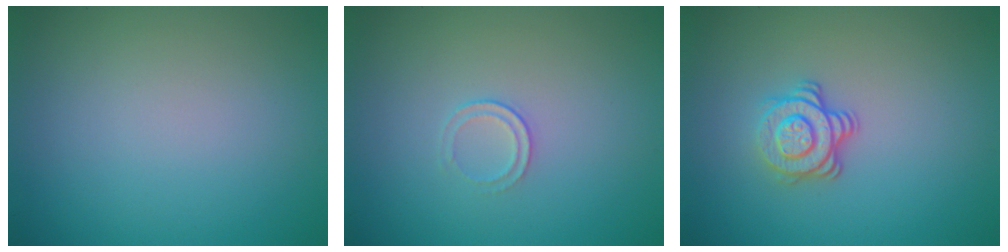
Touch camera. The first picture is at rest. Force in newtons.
{"total": 1.0, "press": 0.5, "slide": 0.9}
{"total": 3.2, "press": 2.5, "slide": 1.9}